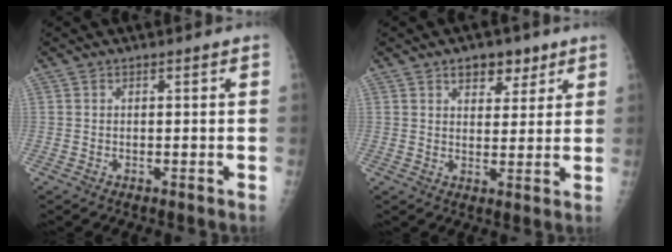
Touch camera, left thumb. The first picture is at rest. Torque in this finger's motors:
{"motor_torque": [0.13, 0.15, 0.26, -0.16, 0.01]}